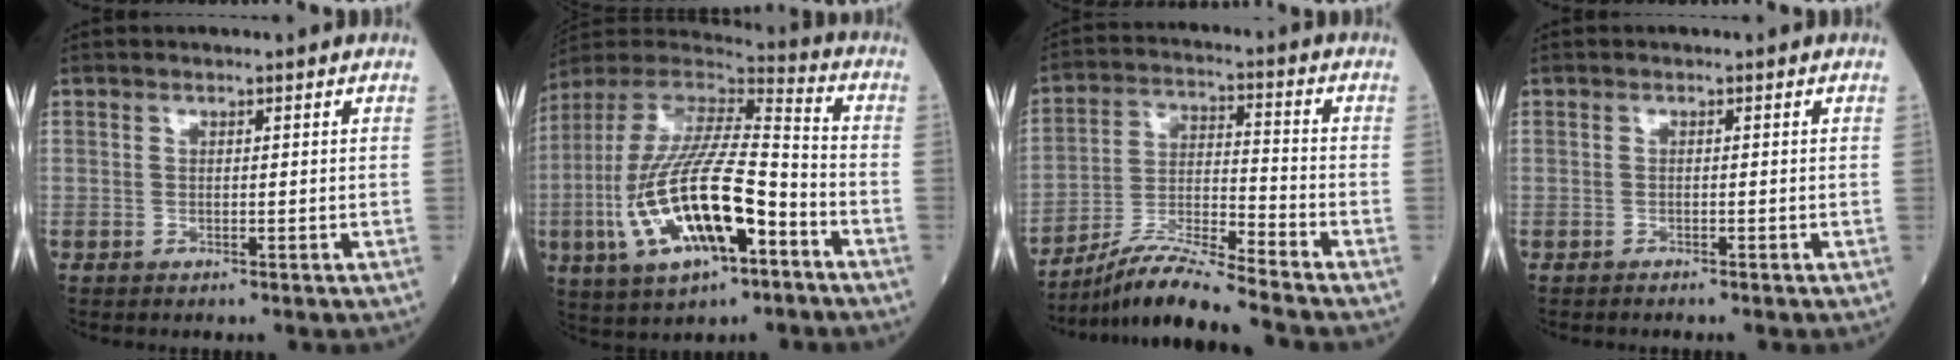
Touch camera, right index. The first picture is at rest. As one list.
[{"total": 20.9, "force": [-6.9, 6.1, 18.8], "torque": [-0.409, -0.014, -0.115]}, {"total": 10.7, "force": [-9.6, -1.6, 4.4], "torque": [-0.086, -0.010, -0.176]}, {"total": 0.8, "force": [-0.7, -0.1, 0.4], "torque": [-0.007, 0.001, -0.008]}]